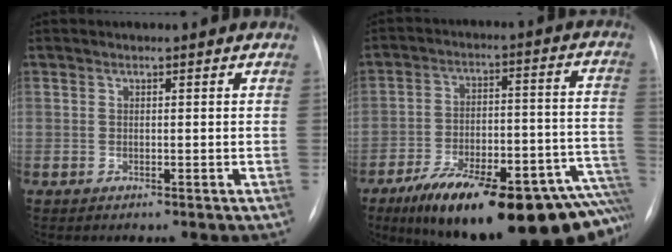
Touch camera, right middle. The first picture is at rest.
{"total": 27.5, "force": [-19.5, 7.6, 17.9], "torque": [-0.183, 0.025, -0.273]}